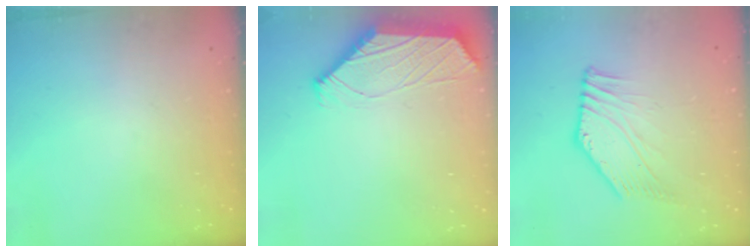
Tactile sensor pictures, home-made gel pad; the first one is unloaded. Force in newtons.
{"total": 1.8, "press": 1.8, "slide": 0.2}
{"total": 3.0, "press": 2.8, "slide": 1.0}